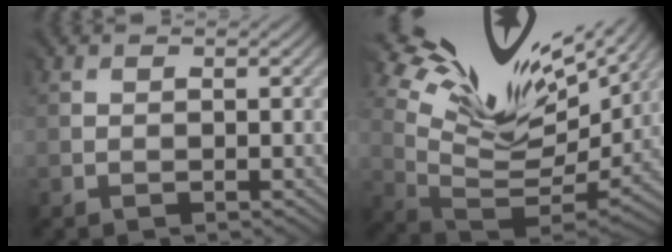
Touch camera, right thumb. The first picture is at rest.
{"total": 17.5, "force": [11.1, 6.8, 11.6], "torque": [-0.216, 0.027, 0.184]}